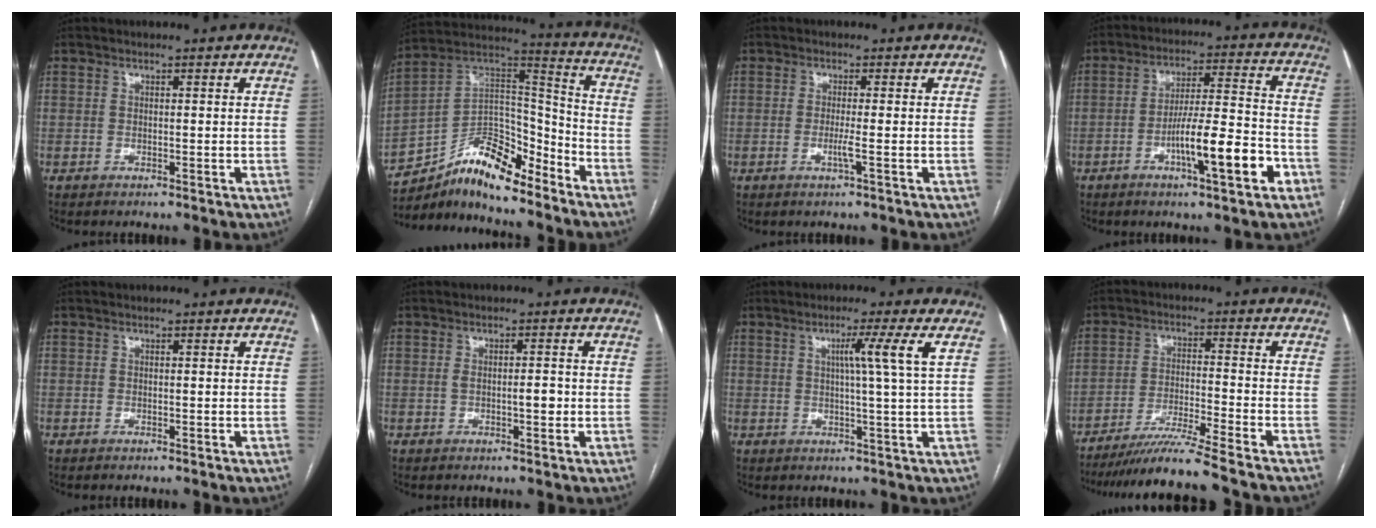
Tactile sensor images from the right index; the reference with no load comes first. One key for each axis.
{"total": 15.5, "fx": -12.5, "fy": 4.5, "fz": 7.9, "tx": -0.126, "ty": 0.044, "tz": -0.220}
{"total": 2.0, "fx": -0.6, "fy": -0.5, "fz": 1.8, "tx": -0.037, "ty": -0.004, "tz": -0.013}
{"total": 12.4, "fx": -5.1, "fy": 0.9, "fz": 11.2, "tx": -0.182, "ty": 0.005, "tz": -0.080}
{"total": 0.0}
{"total": 2.6, "fx": -0.4, "fy": 0.7, "fz": 2.5, "tx": -0.044, "ty": 0.002, "tz": -0.004}
{"total": 5.5, "fx": 1.8, "fy": -1.7, "fz": 4.9, "tx": -0.081, "ty": -0.004, "tz": 0.030}
{"total": 10.5, "fx": -9.1, "fy": -2.0, "fz": 4.9, "tx": -0.070, "ty": -0.029, "tz": -0.154}